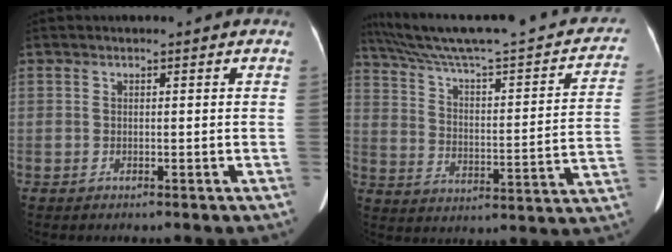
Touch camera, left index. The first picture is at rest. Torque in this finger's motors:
{"motor_torque": [-0.86, -1.18, -0.06, 0.05]}